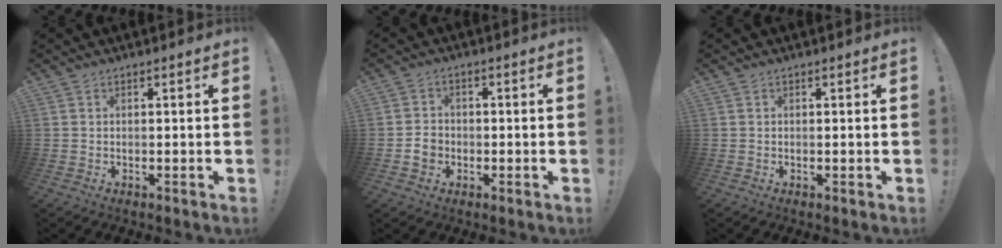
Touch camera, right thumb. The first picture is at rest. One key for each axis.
{"total": 4.8, "fx": -1.6, "fy": 4.0, "fz": 2.1, "tx": -0.035, "ty": 0.009, "tz": -0.027}
{"total": 0.0}